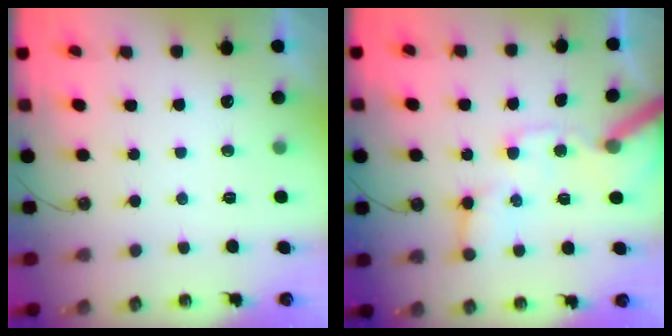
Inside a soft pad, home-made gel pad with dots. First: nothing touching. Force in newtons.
{"total": 15.2, "press": 15.1, "slide": 1.9}